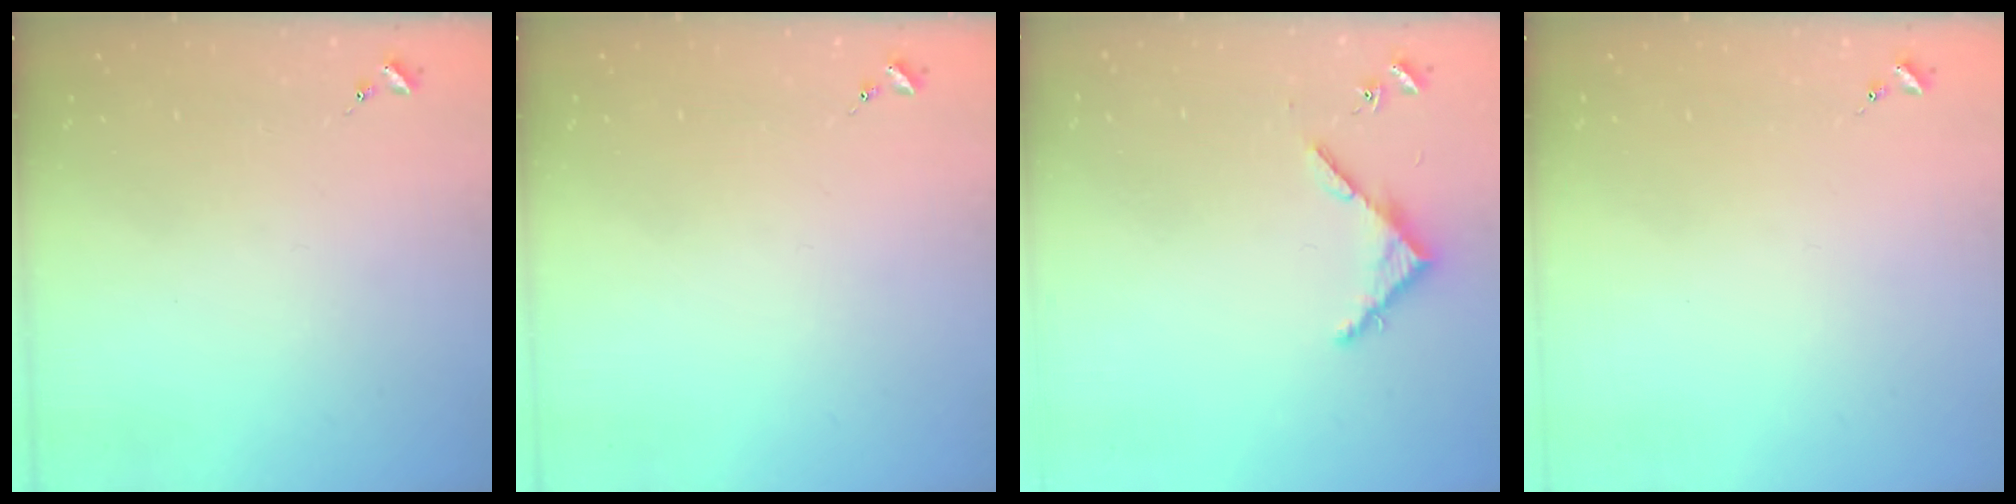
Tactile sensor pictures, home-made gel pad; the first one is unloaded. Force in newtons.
{"total": 0.0}
{"total": 3.7, "press": 3.7, "slide": 0.3}
{"total": 0.0}